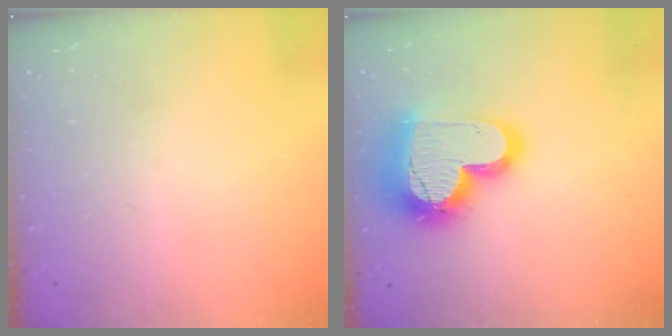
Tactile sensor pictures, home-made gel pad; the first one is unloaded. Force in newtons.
{"total": 21.6, "press": 21.5, "slide": 1.7}